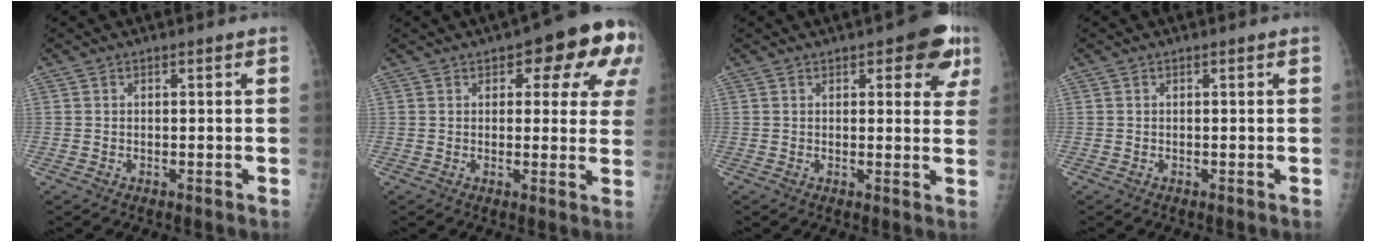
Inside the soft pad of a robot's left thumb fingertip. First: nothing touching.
{"total": 13.6, "force": [5.9, 6.1, 10.6], "torque": [-0.079, -0.006, 0.061]}
{"total": 8.3, "force": [4.3, 3.7, 6.1], "torque": [-0.034, -0.011, 0.044]}
{"total": 0.0}